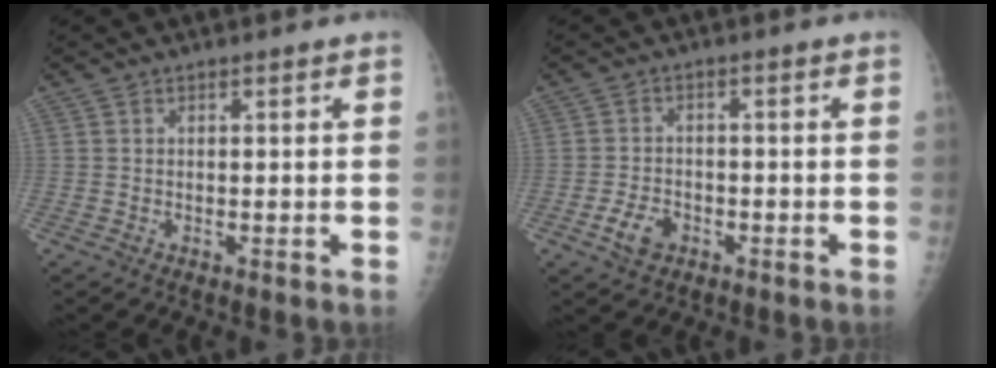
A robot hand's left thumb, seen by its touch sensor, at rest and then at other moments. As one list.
[{"total": 4.4, "force": [-2.1, 2.9, 2.5], "torque": [-0.042, 0.012, -0.036]}]